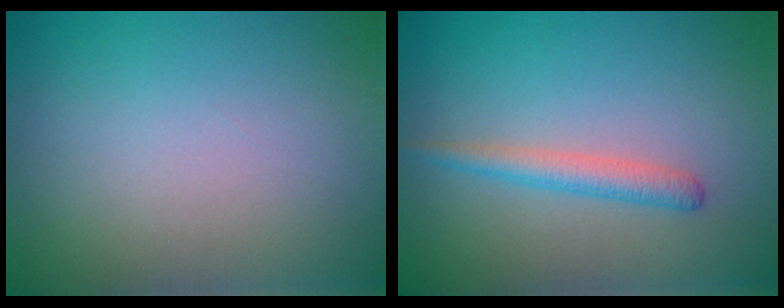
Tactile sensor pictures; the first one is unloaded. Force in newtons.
{"total": 1.9, "press": 1.9, "slide": 0.1}